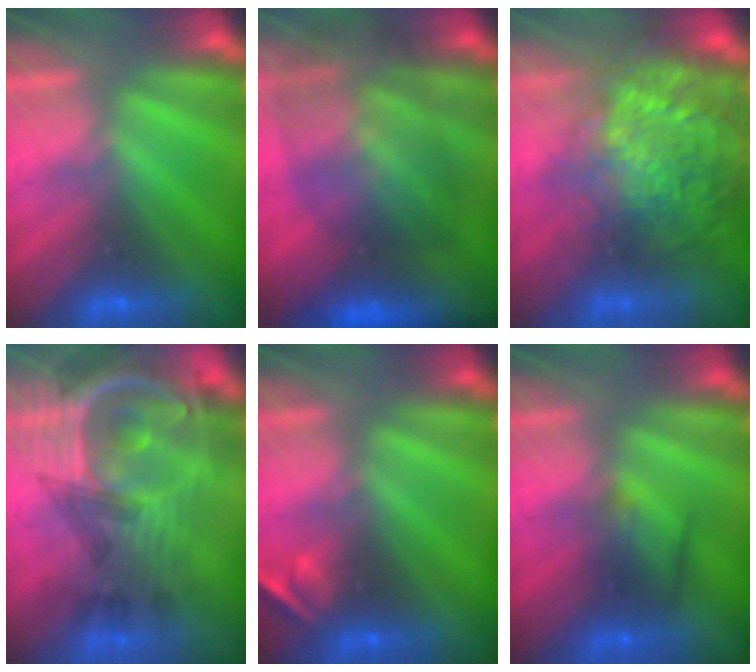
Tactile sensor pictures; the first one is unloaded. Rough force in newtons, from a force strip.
{"total": 11.1}
{"total": 14.6}
{"total": 6.7}
{"total": 2.1}
{"total": 2.4}